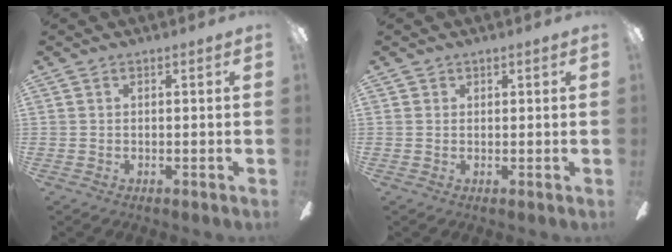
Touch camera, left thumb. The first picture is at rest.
{"total": 0.8, "force": [0.6, 0.4, -0.4], "torque": [0.008, 0.000, 0.011]}